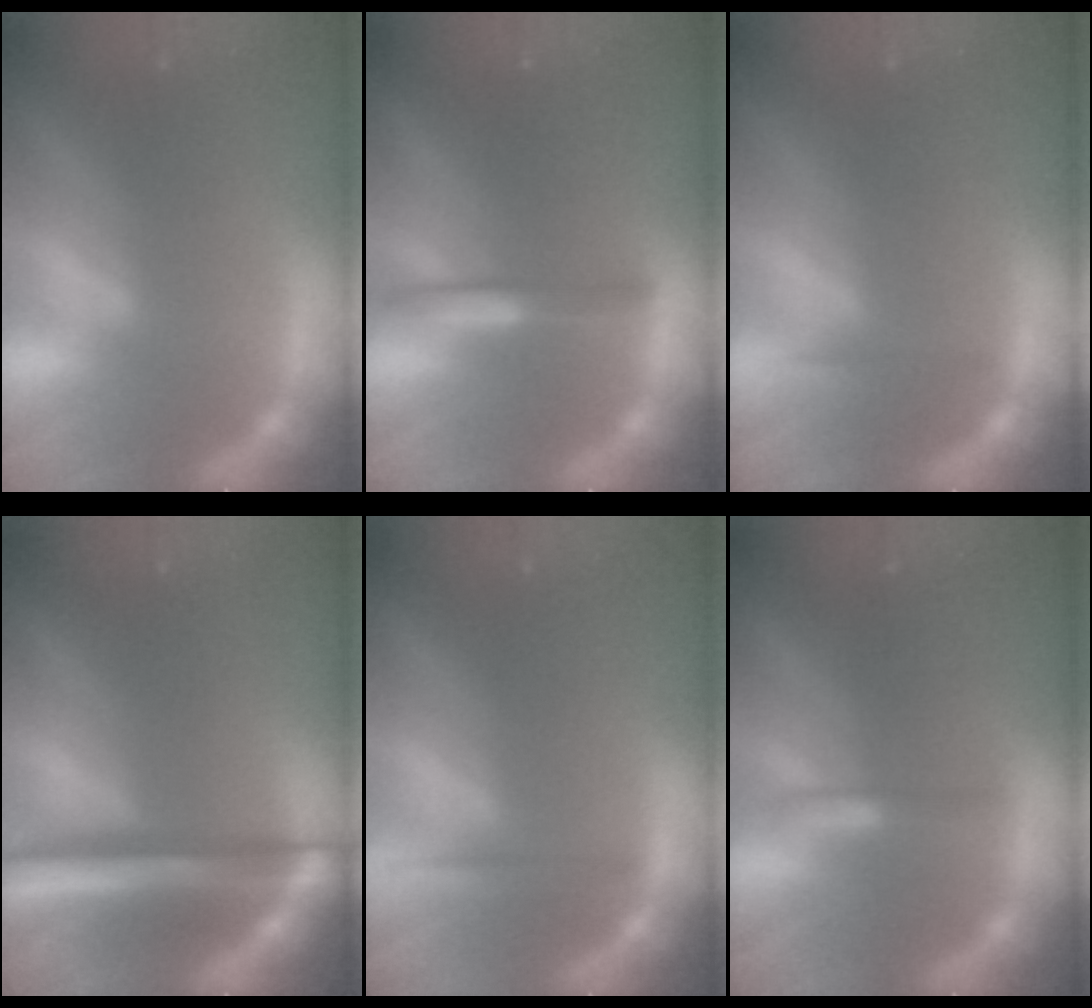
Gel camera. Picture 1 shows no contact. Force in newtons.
{"total": 2.4}
{"total": 1.4}
{"total": 7.1}
{"total": 2.0}
{"total": 1.4}